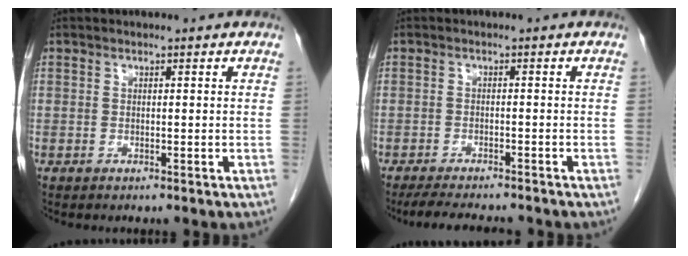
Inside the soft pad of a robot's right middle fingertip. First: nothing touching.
{"total": 7.3, "force": [-6.5, 1.2, 3.2], "torque": [-0.046, -0.013, -0.097]}